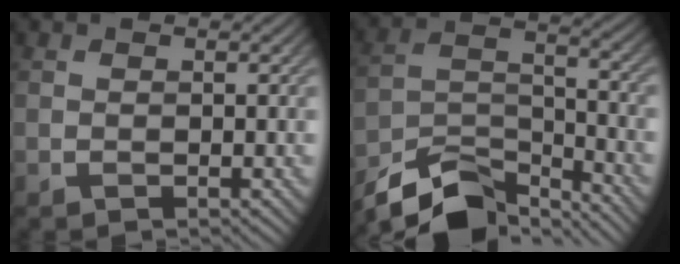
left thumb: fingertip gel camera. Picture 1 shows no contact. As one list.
[{"total": 11.0, "force": [-9.2, 3.5, 4.9], "torque": [-0.092, -0.002, -0.172]}]